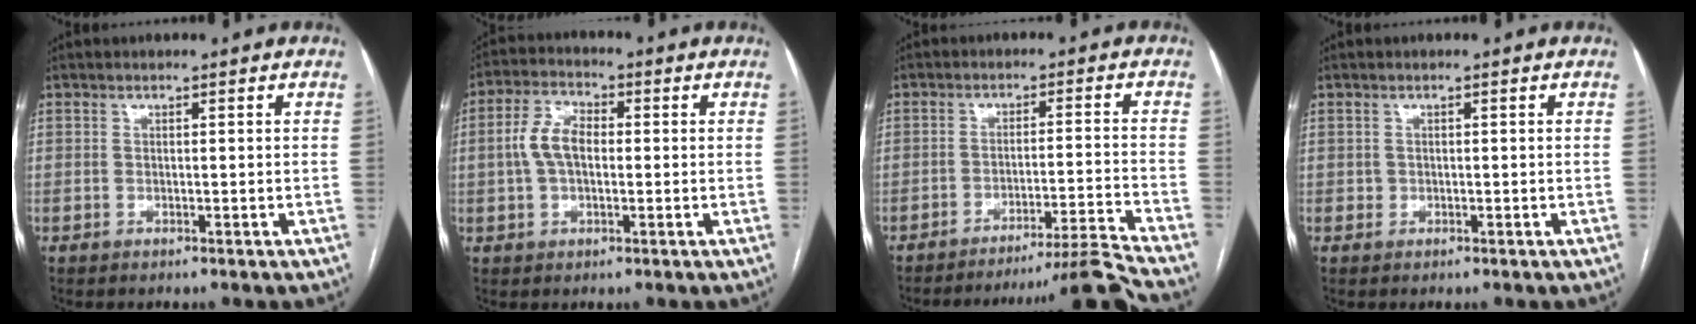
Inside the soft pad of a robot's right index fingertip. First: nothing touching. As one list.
[{"total": 6.9, "force": [0.1, 4.0, 5.6], "torque": [-0.124, 0.021, 0.000]}, {"total": 11.4, "force": [-10.3, -4.7, 1.6], "torque": [0.002, -0.001, -0.156]}, {"total": 0.8, "force": [0.0, 0.8, 0.1], "torque": [0.004, 0.003, 0.002]}]